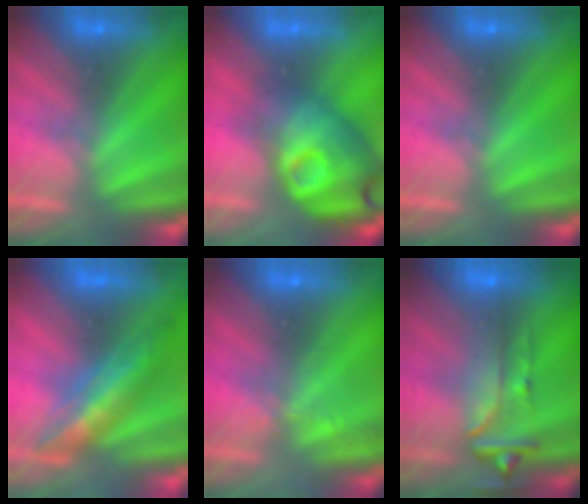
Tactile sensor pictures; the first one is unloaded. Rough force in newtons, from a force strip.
{"total": 4.6}
{"total": 0.0}
{"total": 2.9}
{"total": 2.2}
{"total": 5.7}